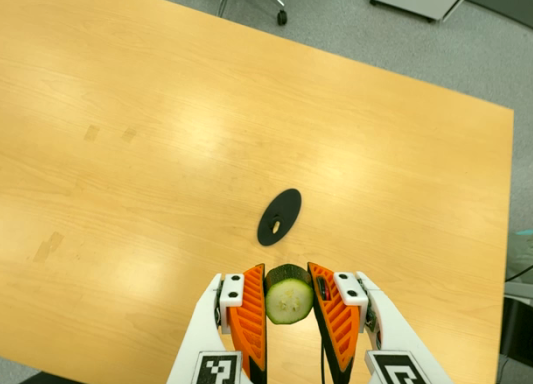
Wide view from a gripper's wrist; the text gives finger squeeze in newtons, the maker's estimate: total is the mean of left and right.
{"total": 8.4, "left": 7.4, "right": 9.3}